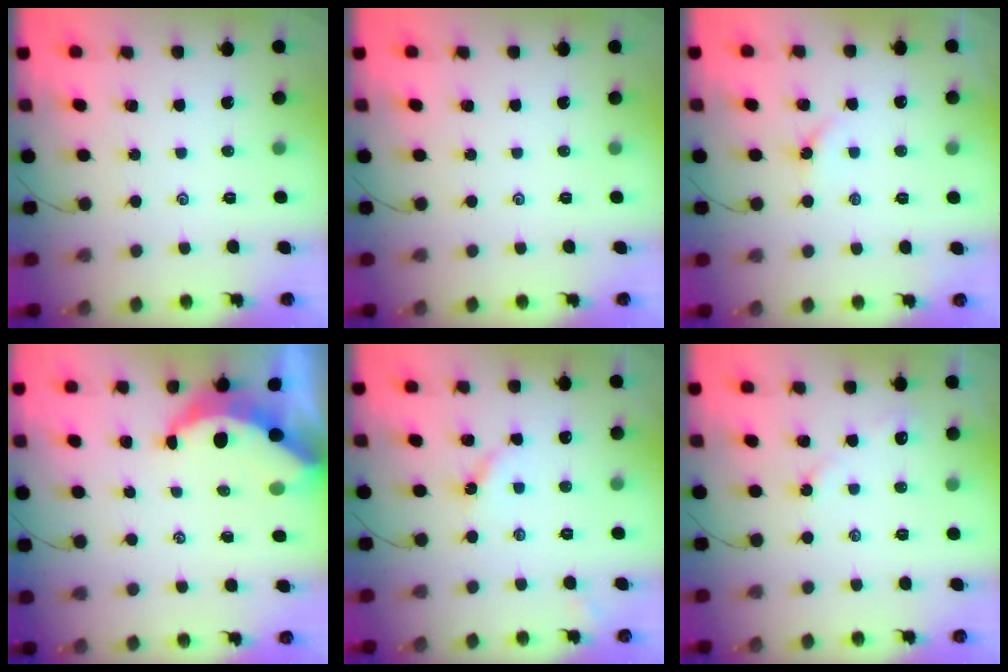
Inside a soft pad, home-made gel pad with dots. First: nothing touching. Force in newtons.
{"total": 0.0}
{"total": 2.6, "press": 2.6, "slide": 0.3}
{"total": 7.0, "press": 6.9, "slide": 0.7}
{"total": 3.2, "press": 3.2, "slide": 0.4}
{"total": 4.1, "press": 4.1, "slide": 0.6}